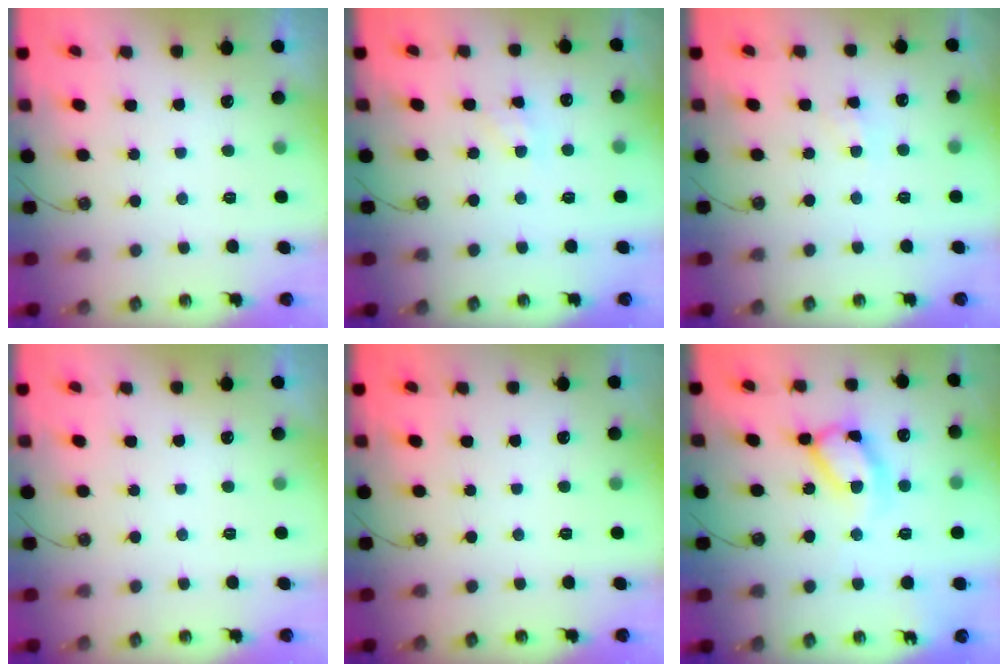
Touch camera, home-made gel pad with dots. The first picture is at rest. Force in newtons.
{"total": 4.3, "press": 4.3, "slide": 0.6}
{"total": 1.9, "press": 1.9, "slide": 0.1}
{"total": 0.0}
{"total": 0.0}
{"total": 13.6, "press": 13.5, "slide": 1.0}